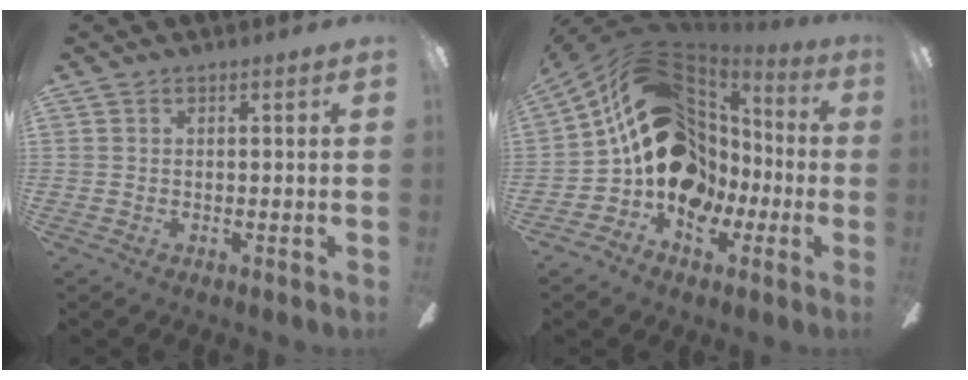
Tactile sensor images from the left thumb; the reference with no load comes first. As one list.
[{"total": 19.7, "force": [2.6, 15.7, 11.6], "torque": [-0.197, -0.013, 0.056]}]